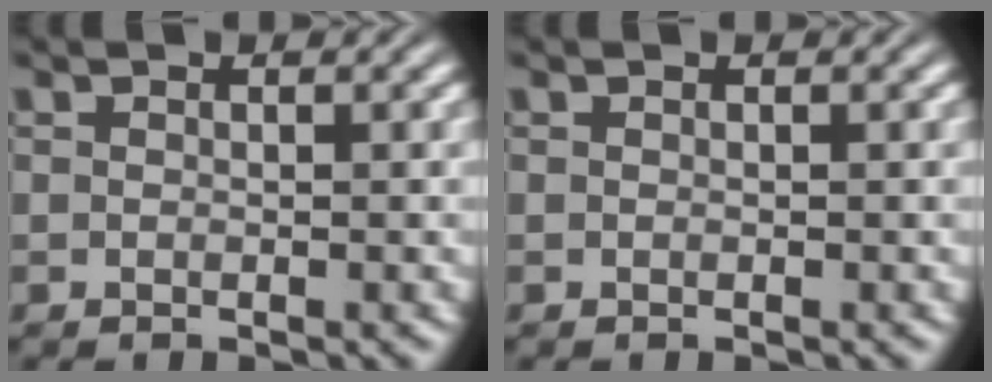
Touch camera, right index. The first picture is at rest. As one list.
[{"total": 0.0}]